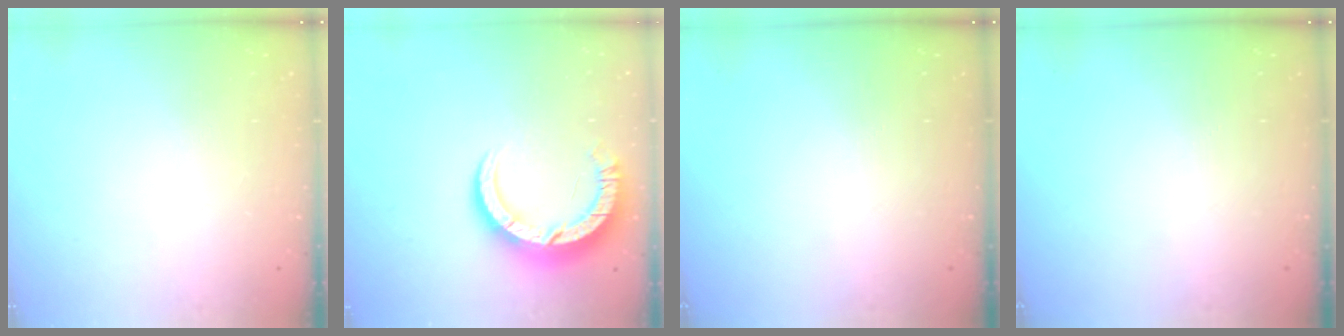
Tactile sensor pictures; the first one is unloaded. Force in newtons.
{"total": 10.0, "press": 10.0, "slide": 1.1}
{"total": 0.0}
{"total": 0.0}